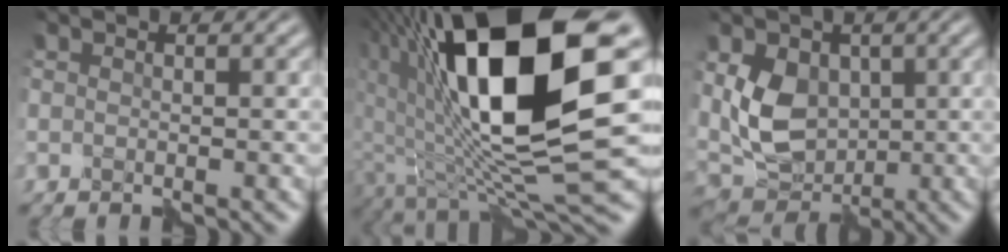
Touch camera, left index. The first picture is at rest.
{"total": 15.9, "force": [4.3, 5.4, 14.3], "torque": [-0.243, -0.012, 0.071]}
{"total": 5.7, "force": [0.7, 4.3, 3.7], "torque": [-0.072, -0.006, 0.013]}